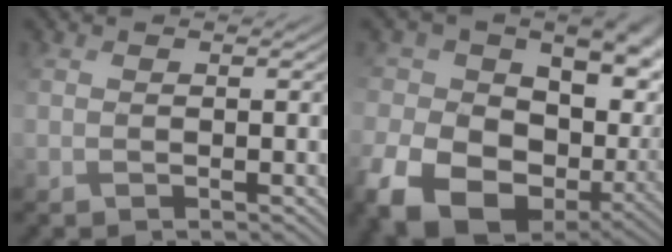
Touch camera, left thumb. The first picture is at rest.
{"total": 16.1, "force": [-2.4, 11.9, 10.6], "torque": [-0.232, -0.033, -0.026]}